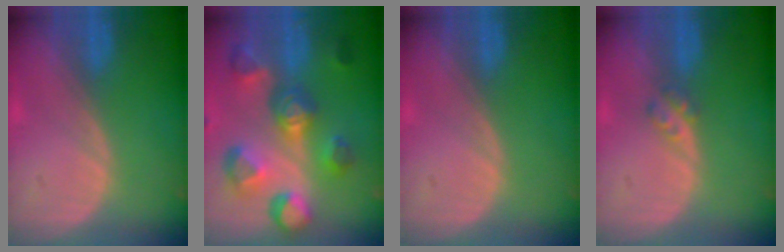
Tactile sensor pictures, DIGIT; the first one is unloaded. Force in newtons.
{"total": 11.1, "press": 10.0, "slide": 4.8}
{"total": 0.0}
{"total": 2.3, "press": 2.0, "slide": 1.2}